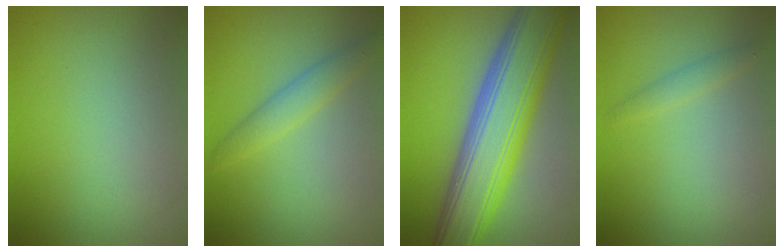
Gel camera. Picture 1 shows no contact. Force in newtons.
{"total": 2.4, "press": 2.4, "slide": 0.1}
{"total": 11.7, "press": 11.6, "slide": 0.3}
{"total": 1.2, "press": 1.2, "slide": 0.0}